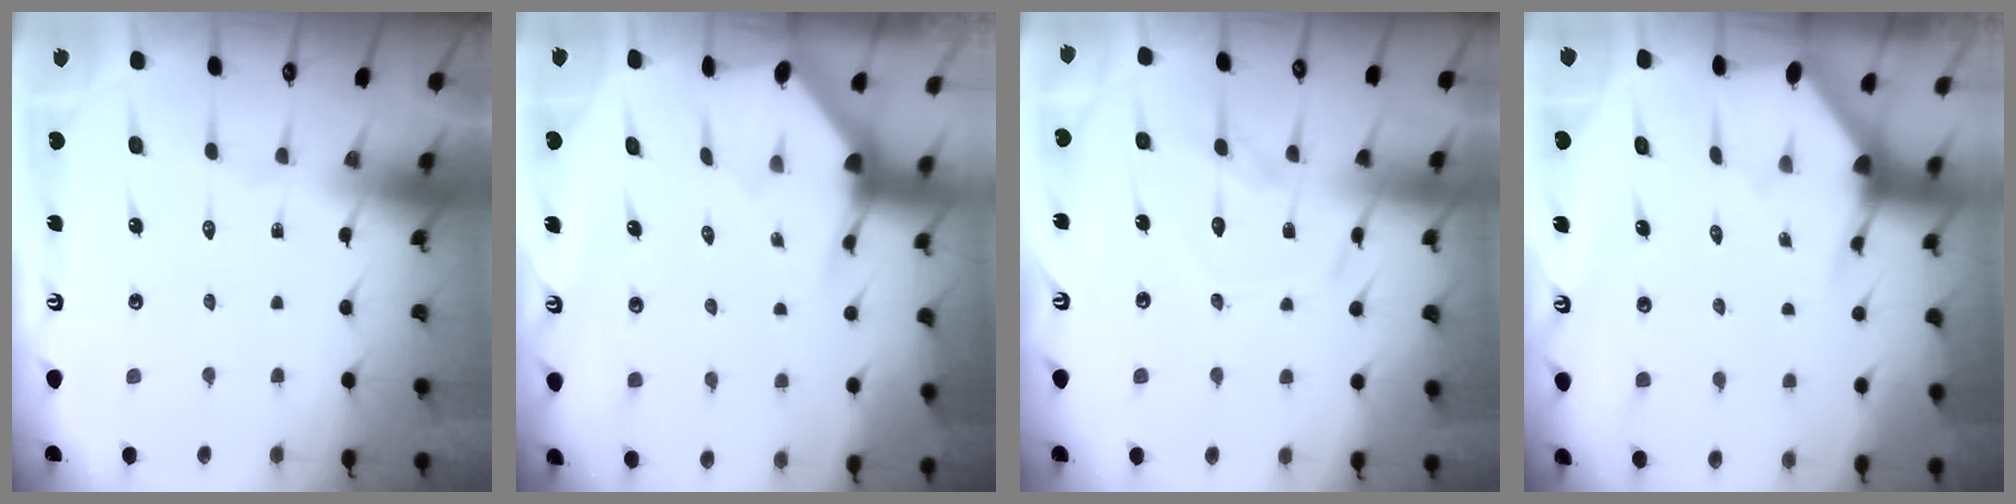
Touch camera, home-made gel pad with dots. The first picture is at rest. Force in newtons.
{"total": 3.5, "press": 3.5, "slide": 0.2}
{"total": 11.5, "press": 11.5, "slide": 0.9}
{"total": 3.2, "press": 3.2, "slide": 0.3}